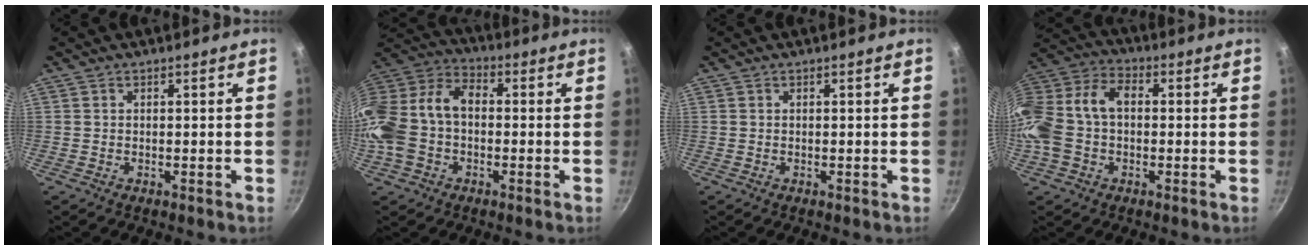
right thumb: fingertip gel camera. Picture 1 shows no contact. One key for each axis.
{"total": 17.9, "fx": -2.4, "fy": 12.8, "fz": 12.3, "tx": -0.249, "ty": 0.054, "tz": -0.061}
{"total": 0.0}
{"total": 16.3, "fx": -1.0, "fy": 11.6, "fz": 11.4, "tx": -0.226, "ty": 0.049, "tz": -0.036}